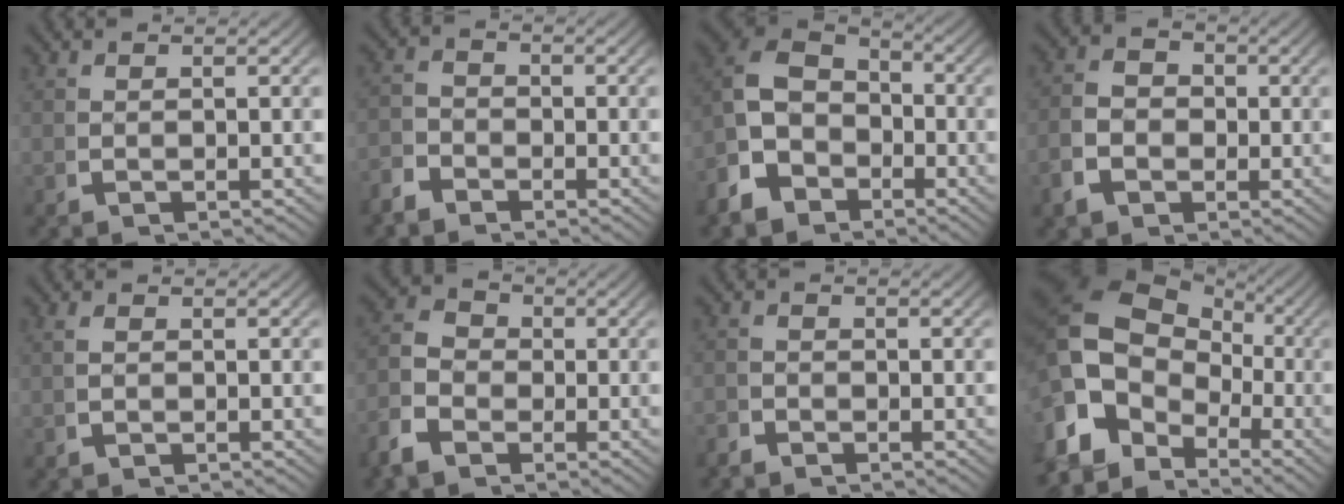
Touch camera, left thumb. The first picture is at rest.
{"total": 2.1, "force": [-1.6, 1.3, 0.5], "torque": [0.000, -0.011, -0.034]}
{"total": 9.7, "force": [-0.2, 7.9, 5.5], "torque": [-0.113, -0.015, -0.007]}
{"total": 4.9, "force": [-0.3, 4.0, 2.8], "torque": [-0.056, -0.002, -0.009]}
{"total": 0.8, "force": [0.2, 0.4, 0.6], "torque": [-0.015, 0.000, 0.005]}
{"total": 5.6, "force": [-0.7, 4.5, 3.2], "torque": [-0.054, -0.006, -0.023]}
{"total": 1.2, "force": [-1.1, 0.5, 0.0], "torque": [0.006, -0.006, -0.026]}
{"total": 13.6, "force": [0.3, 10.2, 9.0], "torque": [-0.194, -0.026, 0.002]}